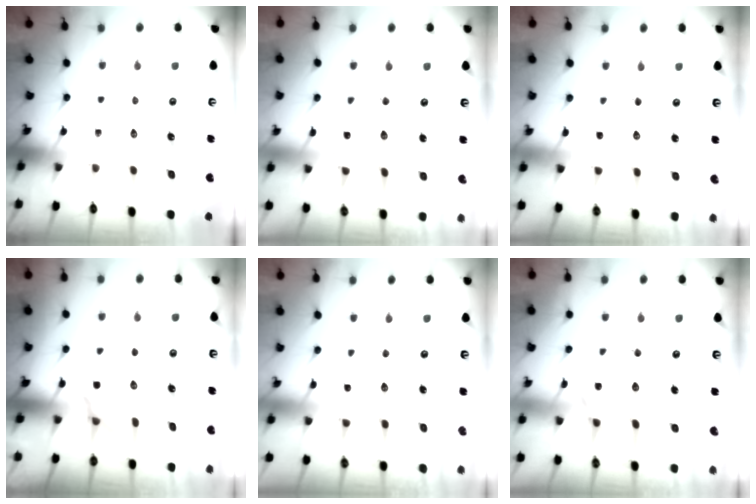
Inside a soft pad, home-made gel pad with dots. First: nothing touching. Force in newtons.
{"total": 3.2, "press": 3.2, "slide": 0.3}
{"total": 1.5, "press": 1.5, "slide": 0.2}
{"total": 5.6, "press": 5.4, "slide": 1.8}
{"total": 1.4, "press": 1.4, "slide": 0.1}
{"total": 7.2, "press": 7.2, "slide": 0.6}